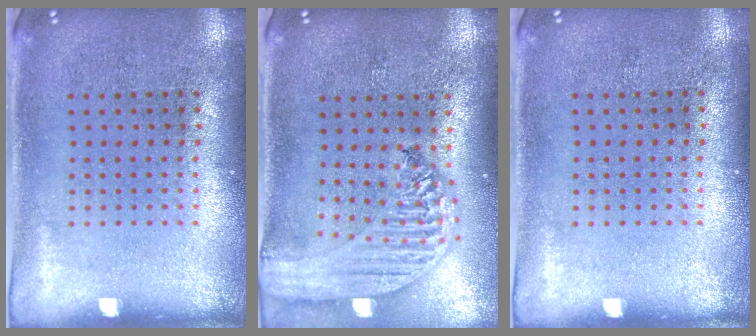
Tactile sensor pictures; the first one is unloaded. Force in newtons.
{"total": 2.8, "press": 2.2, "slide": 1.6}
{"total": 0.0}